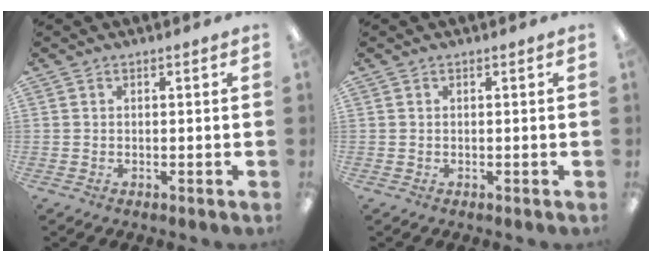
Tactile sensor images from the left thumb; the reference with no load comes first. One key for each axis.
{"total": 0.0}